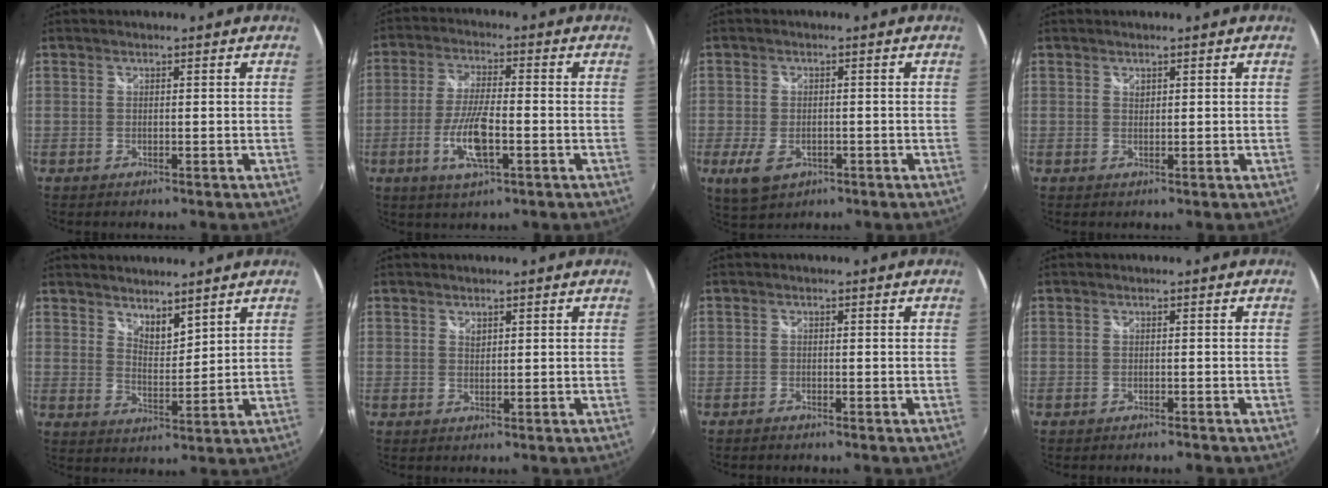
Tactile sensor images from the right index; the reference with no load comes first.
{"total": 8.9, "force": [-3.1, 2.2, 8.1], "torque": [-0.165, -0.007, -0.060]}
{"total": 6.1, "force": [-2.7, 3.7, 4.0], "torque": [-0.094, -0.016, -0.042]}
{"total": 0.6, "force": [0.5, 0.4, 0.1], "torque": [-0.001, 0.000, 0.009]}
{"total": 5.0, "force": [4.4, 1.6, 1.9], "torque": [-0.023, -0.004, 0.076]}
{"total": 0.8, "force": [0.6, 0.5, 0.2], "torque": [-0.002, 0.000, 0.011]}
{"total": 1.1, "force": [-1.0, 0.2, 0.2], "torque": [-0.009, -0.005, -0.021]}
{"total": 1.3, "force": [-1.2, 0.2, 0.2], "torque": [-0.009, -0.007, -0.021]}